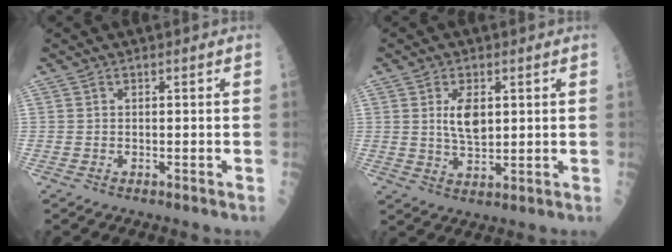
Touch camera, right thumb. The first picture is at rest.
{"total": 5.9, "force": [1.4, 3.0, 5.0], "torque": [-0.077, -0.012, 0.029]}